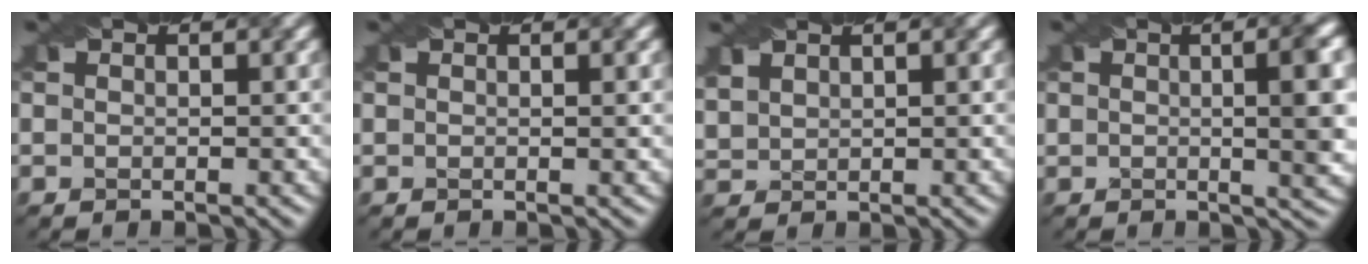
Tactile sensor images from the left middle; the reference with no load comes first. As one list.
[{"total": 0.8, "force": [0.2, 0.2, 0.8], "torque": [-0.010, 0.001, -0.001]}, {"total": 1.7, "force": [1.3, 0.9, 0.6], "torque": [-0.021, 0.005, 0.035]}, {"total": 7.2, "force": [0.4, 2.6, 6.8], "torque": [-0.066, 0.008, 0.002]}]